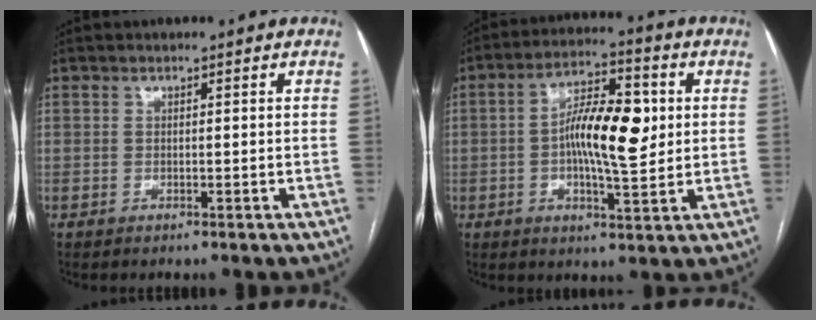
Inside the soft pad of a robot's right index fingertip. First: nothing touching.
{"total": 11.5, "force": [0.6, 3.4, 10.9], "torque": [-0.190, 0.016, 0.006]}